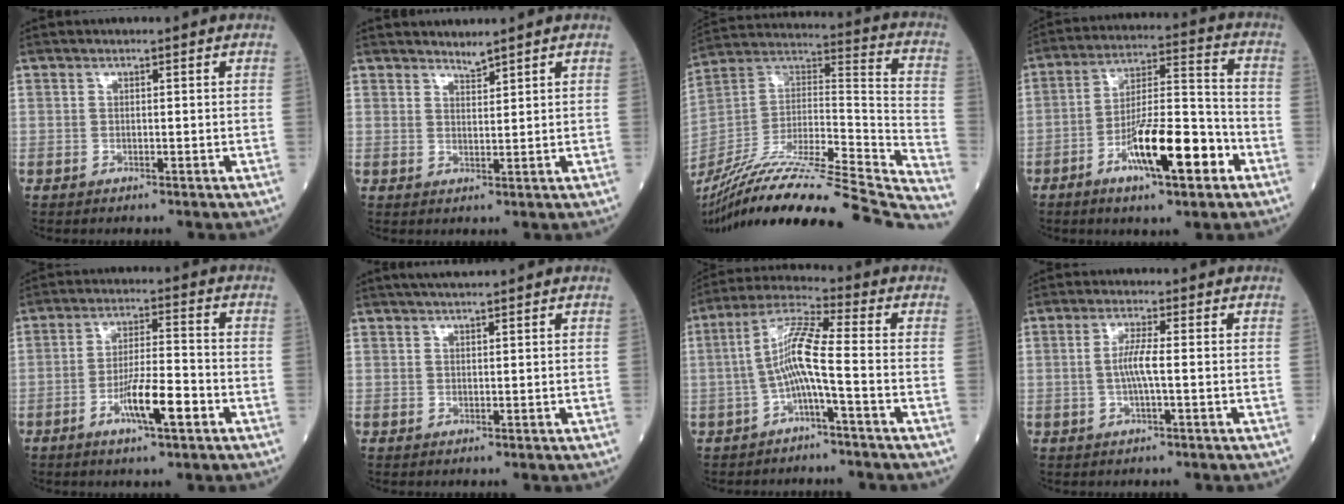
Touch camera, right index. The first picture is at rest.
{"total": 1.7, "force": [1.6, -0.3, 0.1], "torque": [-0.003, -0.005, 0.034]}
{"total": 38.3, "force": [-33.4, 1.9, 18.7], "torque": [-0.257, -0.055, -0.501]}
{"total": 13.9, "force": [-6.2, 2.6, 12.2], "torque": [-0.213, 0.003, -0.101]}
{"total": 8.0, "force": [-3.5, 1.0, 7.1], "torque": [-0.132, -0.001, -0.059]}
{"total": 3.0, "force": [2.6, -0.1, 1.5], "torque": [-0.022, 0.020, 0.047]}
{"total": 7.7, "force": [-1.8, 0.1, 7.5], "torque": [-0.151, 0.022, -0.037]}
{"total": 3.6, "force": [-0.2, -0.1, 3.6], "torque": [-0.074, -0.001, -0.004]}